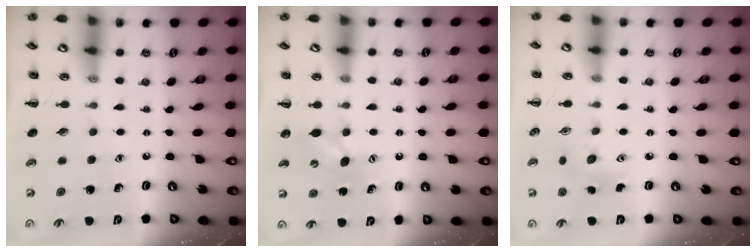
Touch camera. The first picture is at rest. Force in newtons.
{"total": 5.4, "press": 5.3, "slide": 1.1}
{"total": 4.6, "press": 4.4, "slide": 1.2}